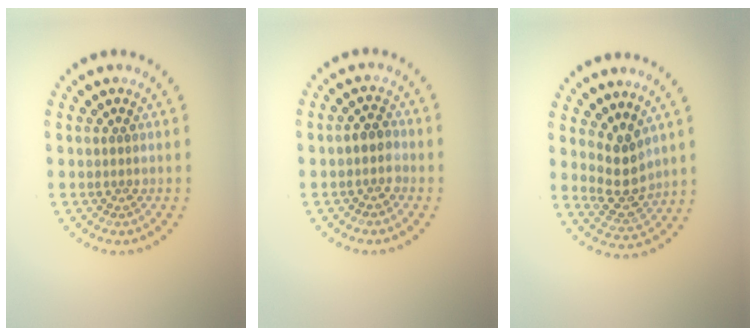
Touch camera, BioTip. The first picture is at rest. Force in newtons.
{"total": 1.9, "press": 1.7, "slide": 0.9}
{"total": 3.3, "press": 2.9, "slide": 1.6}